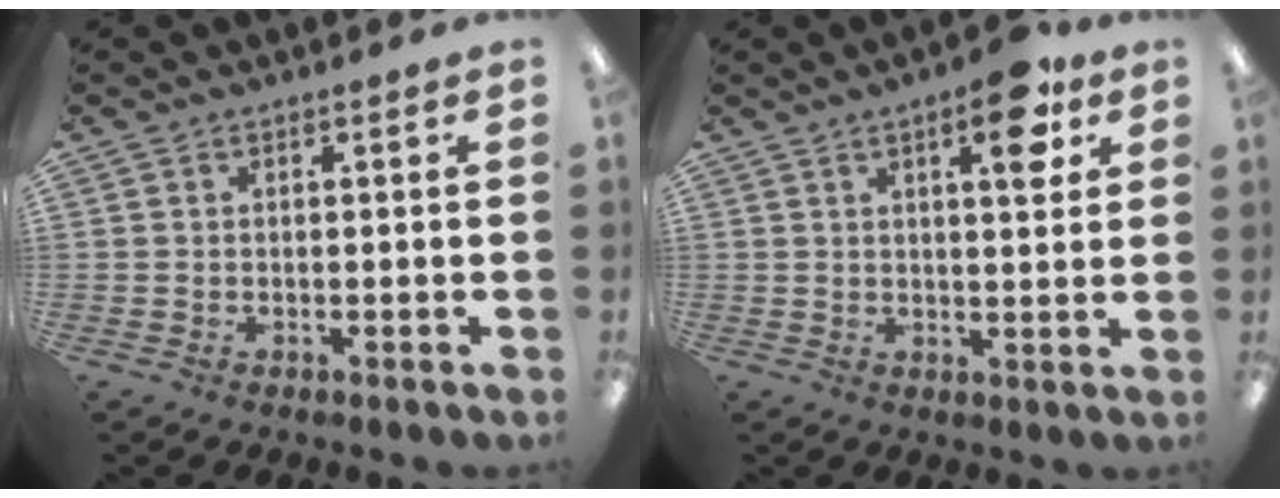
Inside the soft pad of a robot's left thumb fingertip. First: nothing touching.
{"total": 9.6, "force": [5.0, 3.4, 7.4], "torque": [-0.089, -0.022, 0.075]}